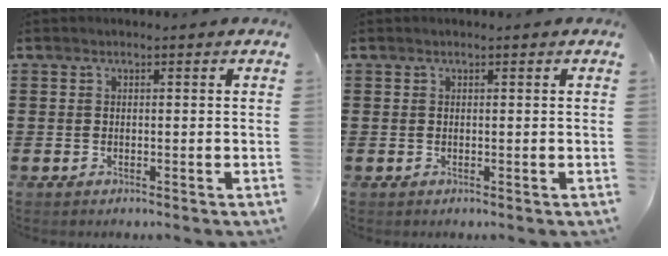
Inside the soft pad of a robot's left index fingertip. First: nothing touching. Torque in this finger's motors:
{"motor_torque": [1.50, -0.63, 0.00, 0.00]}